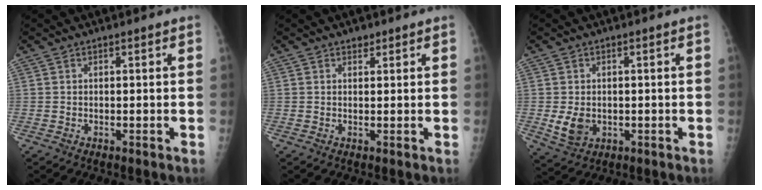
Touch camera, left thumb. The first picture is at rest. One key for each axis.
{"total": 1.1, "fx": 0.8, "fy": 0.7, "fz": 0.3, "tx": 0.003, "ty": -0.005, "tz": 0.011}
{"total": 5.4, "fx": -0.6, "fy": 4.2, "fz": 3.4, "tx": -0.049, "ty": -0.007, "tz": 0.000}